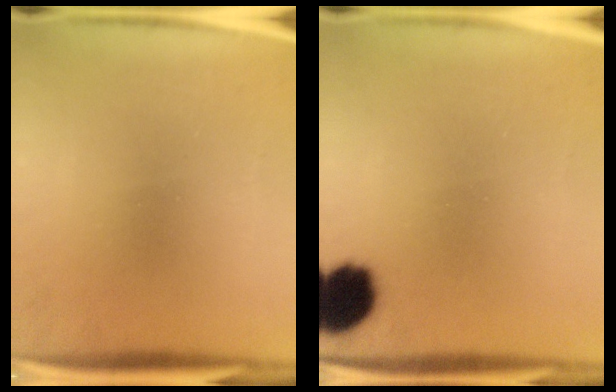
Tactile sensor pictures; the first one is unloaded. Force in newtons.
{"total": 10.7}